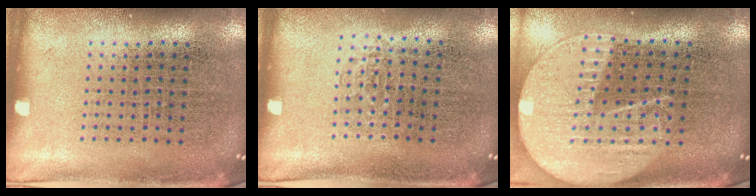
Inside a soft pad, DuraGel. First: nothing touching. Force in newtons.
{"total": 0.6, "press": 0.5, "slide": 0.3}
{"total": 2.2, "press": 2.0, "slide": 1.1}